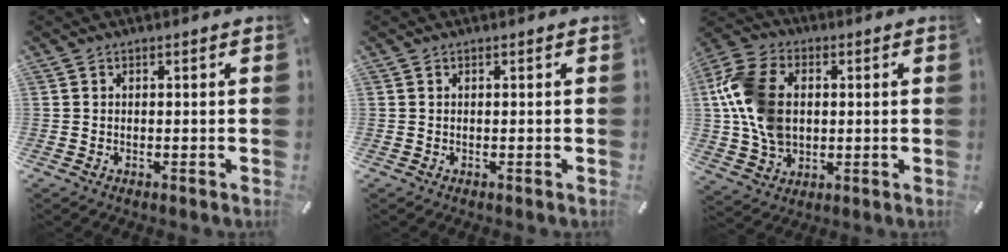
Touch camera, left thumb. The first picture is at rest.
{"total": 0.0}
{"total": 15.1, "force": [1.1, 11.7, 9.4], "torque": [-0.208, 0.016, 0.021]}